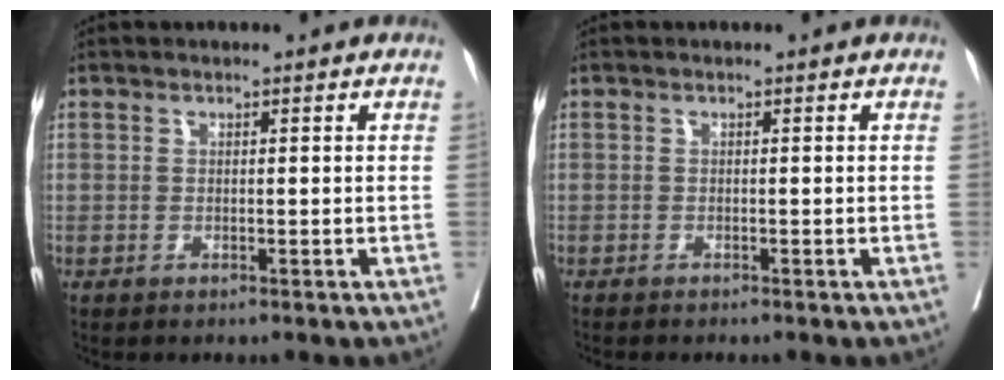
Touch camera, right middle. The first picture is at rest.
{"total": 1.2, "force": [-1.1, -0.1, 0.5], "torque": [-0.003, 0.000, -0.015]}